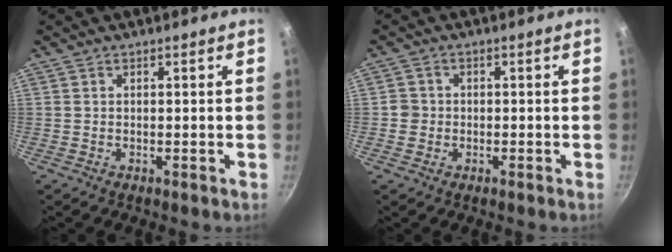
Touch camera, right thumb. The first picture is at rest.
{"total": 2.5, "force": [-0.6, 2.3, 0.6], "torque": [-0.001, 0.010, -0.011]}